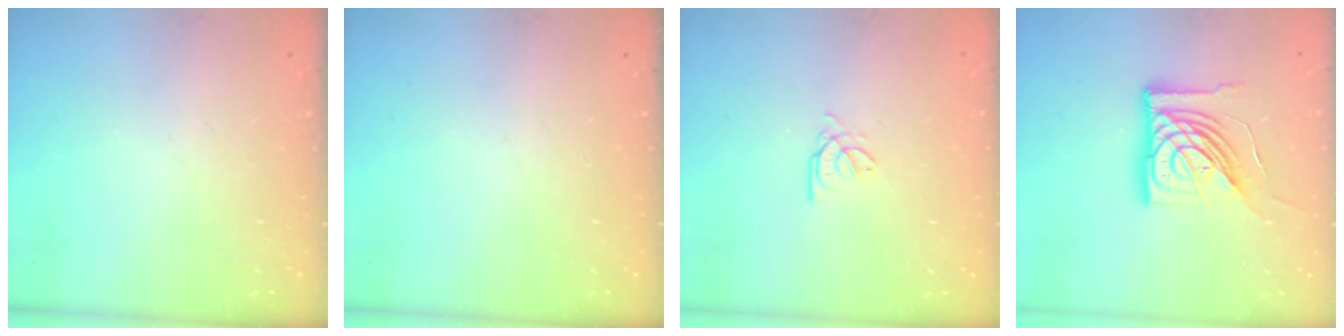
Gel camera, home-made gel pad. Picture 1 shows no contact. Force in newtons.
{"total": 0.0}
{"total": 2.6, "press": 2.6, "slide": 0.3}
{"total": 16.9, "press": 16.8, "slide": 1.9}